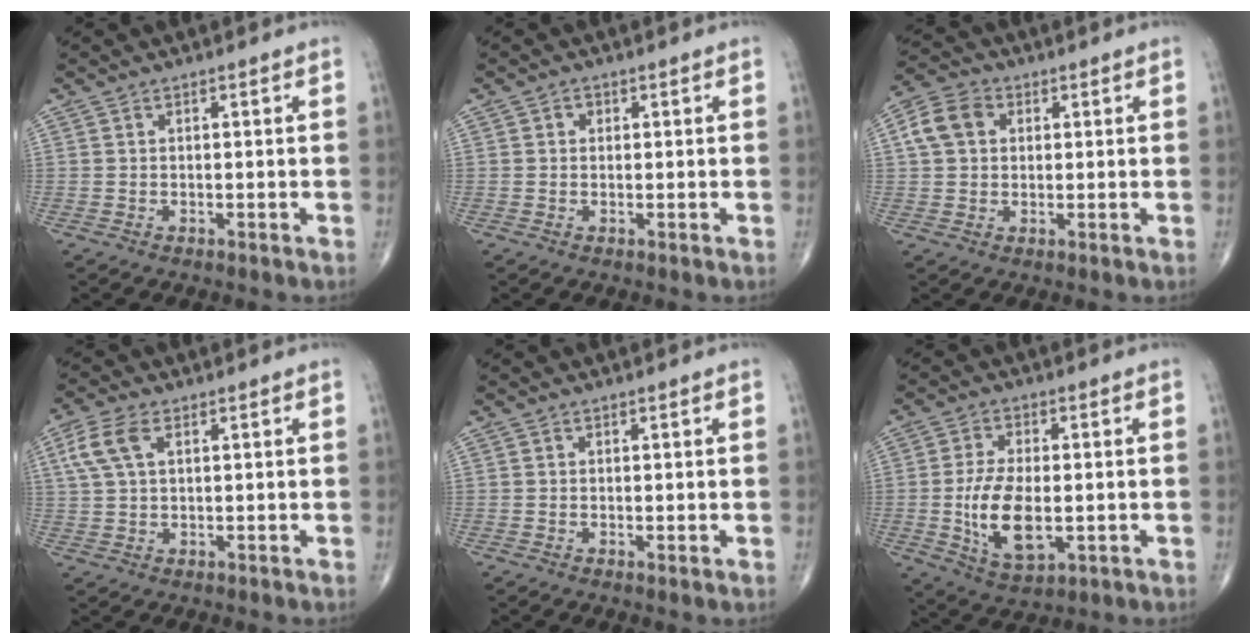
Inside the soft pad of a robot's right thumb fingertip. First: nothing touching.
{"total": 1.2, "force": [0.3, 1.1, 0.4], "torque": [0.000, 0.002, 0.001]}
{"total": 7.4, "force": [1.8, 5.7, 4.3], "torque": [-0.077, 0.013, 0.026]}
{"total": 6.5, "force": [2.4, 3.5, 5.0], "torque": [-0.119, 0.012, 0.049]}
{"total": 0.5, "force": [0.1, 0.2, 0.5], "torque": [-0.012, -0.004, 0.000]}
{"total": 11.7, "force": [-1.4, 5.9, 10.0], "torque": [-0.187, -0.011, -0.018]}